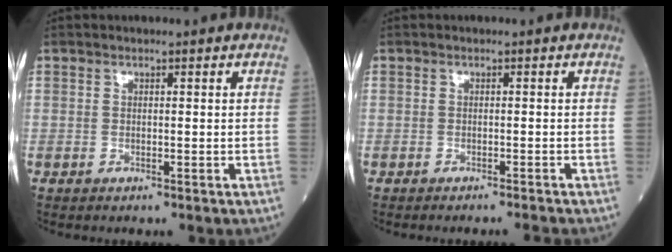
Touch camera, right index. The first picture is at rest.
{"total": 2.5, "force": [-2.4, -0.8, 0.5], "torque": [-0.002, -0.003, -0.031]}